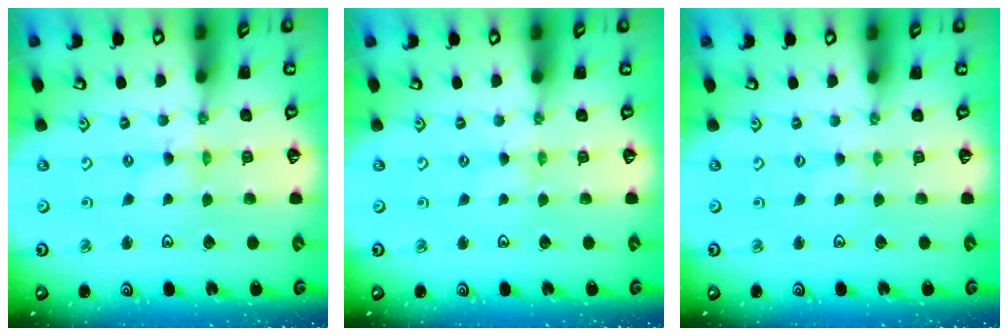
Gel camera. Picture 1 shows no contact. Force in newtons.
{"total": 1.2, "press": 1.1, "slide": 0.3}
{"total": 0.8, "press": 0.8, "slide": 0.2}